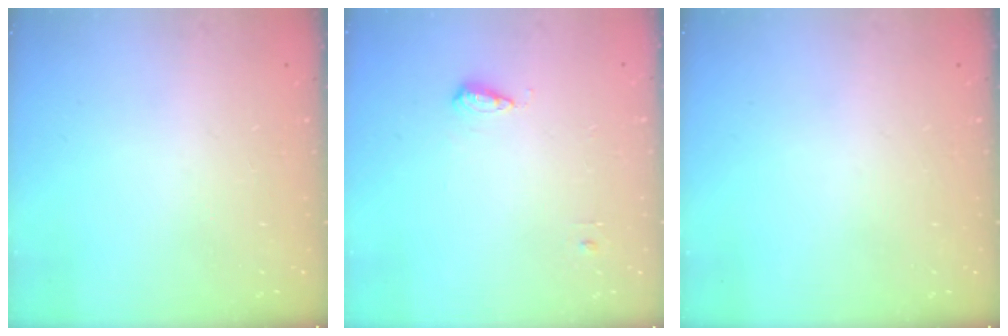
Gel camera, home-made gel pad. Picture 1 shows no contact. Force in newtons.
{"total": 5.8, "press": 5.7, "slide": 1.0}
{"total": 0.0}